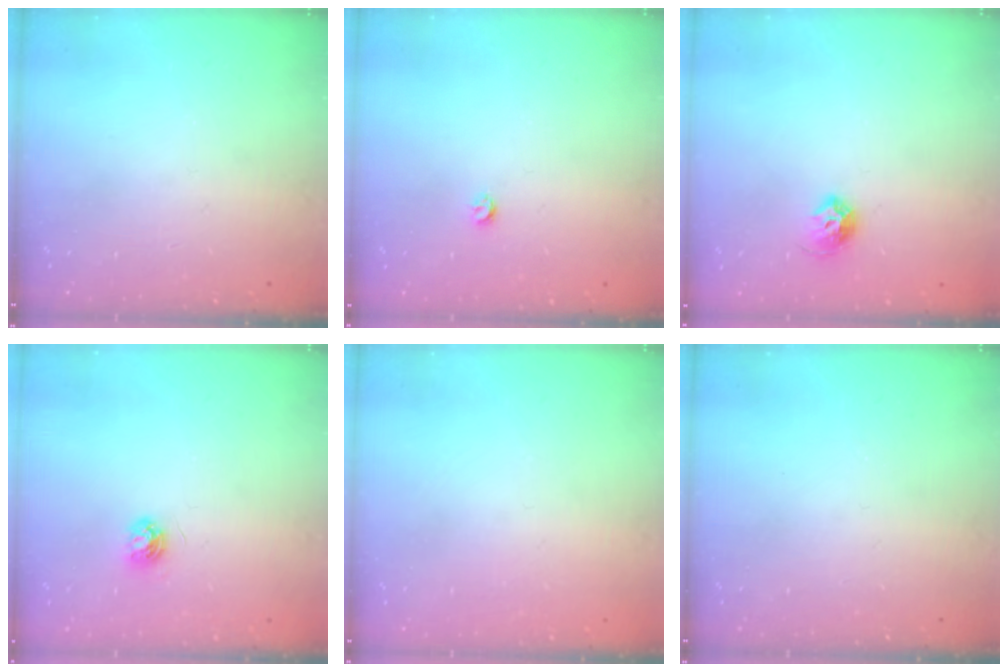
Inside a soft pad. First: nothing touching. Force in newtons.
{"total": 2.9, "press": 2.8, "slide": 0.5}
{"total": 7.6, "press": 7.5, "slide": 1.1}
{"total": 5.2, "press": 5.1, "slide": 0.6}
{"total": 0.7, "press": 0.7, "slide": 0.1}
{"total": 0.0}